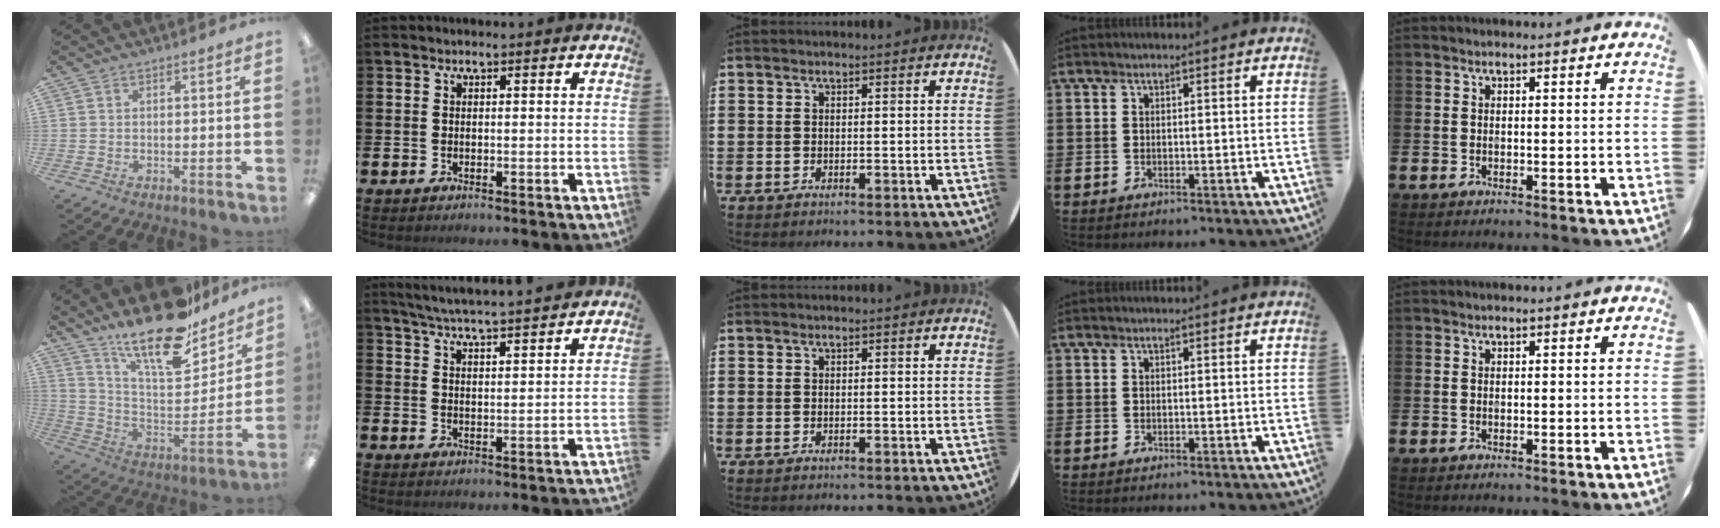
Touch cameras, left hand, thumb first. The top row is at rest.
{"thumb": {"total": 20.8, "force": [16.7, 6.2, 10.7], "torque": [-0.188, -0.114, 0.287]}, "index": {"total": 5.4, "force": [5.3, -0.3, 0.9], "torque": [-0.037, -0.036, 0.094]}}